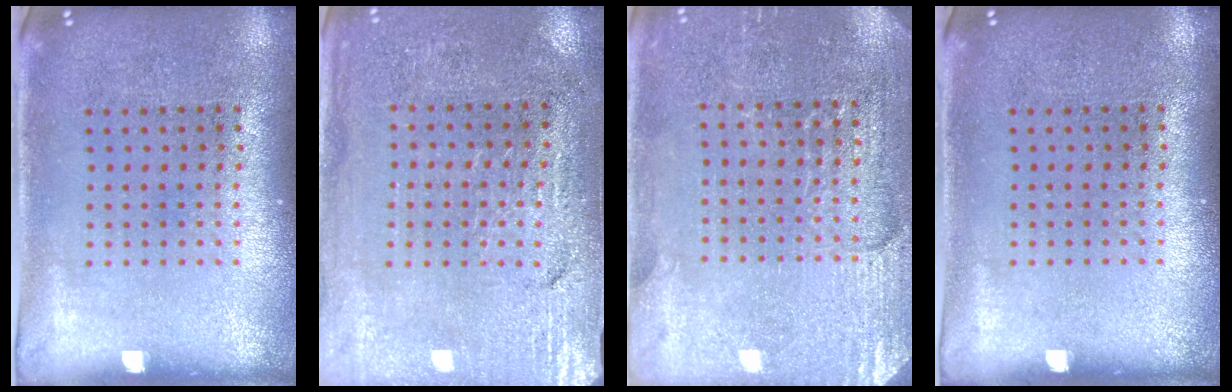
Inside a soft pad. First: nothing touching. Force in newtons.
{"total": 3.1, "press": 2.9, "slide": 0.8}
{"total": 2.9, "press": 2.9, "slide": 0.2}
{"total": 0.0}